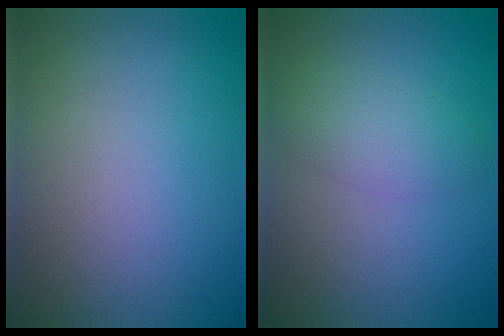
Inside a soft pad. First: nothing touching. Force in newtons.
{"total": 2.8, "press": 2.8, "slide": 0.1}